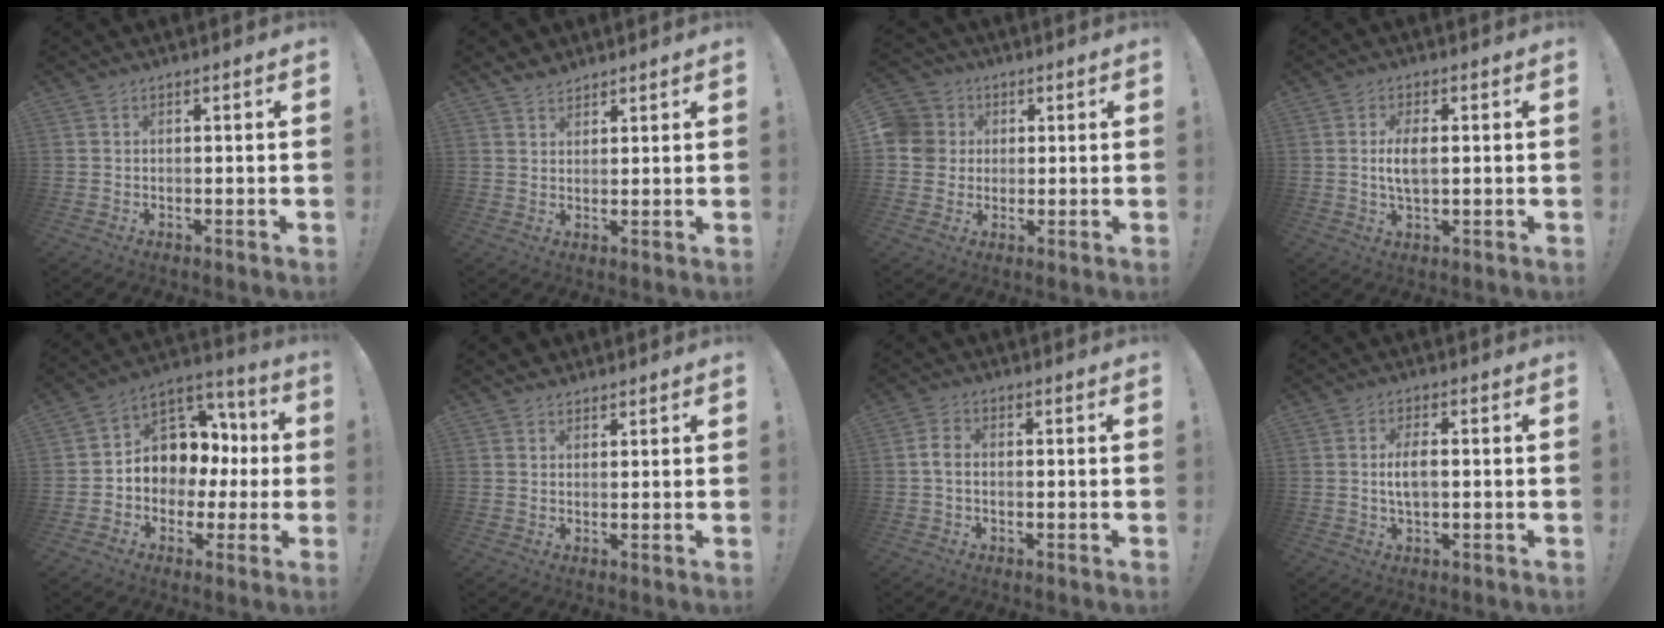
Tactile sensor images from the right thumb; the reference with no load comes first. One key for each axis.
{"total": 3.5, "fx": 2.9, "fy": 1.7, "fz": 0.8, "tx": -0.015, "ty": -0.018, "tz": 0.056}
{"total": 8.1, "fx": 0.8, "fy": 7.8, "fz": 2.1, "tx": -0.047, "ty": 0.008, "tz": 0.019}
{"total": 5.4, "fx": 0.1, "fy": 2.3, "fz": 5.0, "tx": -0.094, "ty": -0.002, "tz": -0.005}
{"total": 10.1, "fx": 1.0, "fy": 9.0, "fz": 4.5, "tx": -0.055, "ty": -0.014, "tz": 0.025}
{"total": 2.4, "fx": 1.8, "fy": 1.6, "fz": 0.4, "tx": -0.002, "ty": -0.009, "tz": 0.032}
{"total": 3.9, "fx": -0.4, "fy": 2.4, "fz": 3.0, "tx": -0.051, "ty": 0.013, "tz": -0.004}
{"total": 5.1, "fx": -0.3, "fy": 2.0, "fz": 4.6, "tx": -0.088, "ty": 0.004, "tz": -0.008}